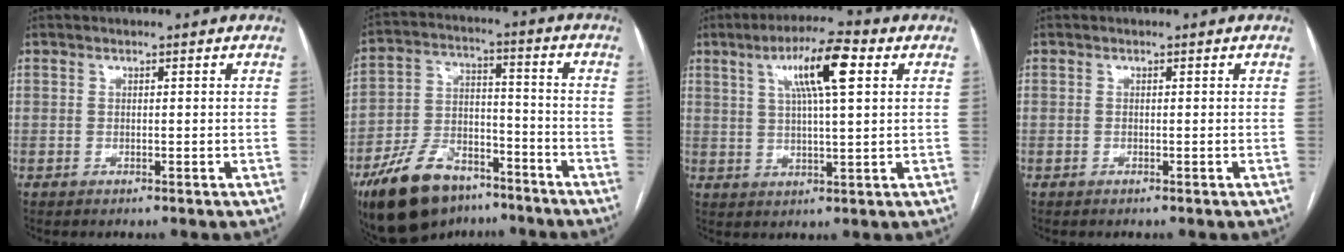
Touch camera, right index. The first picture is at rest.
{"total": 15.1, "force": [-10.8, 7.4, 7.5], "torque": [-0.147, 0.014, -0.184]}
{"total": 9.6, "force": [3.7, 1.0, 8.8], "torque": [-0.156, 0.014, 0.060]}
{"total": 0.0}